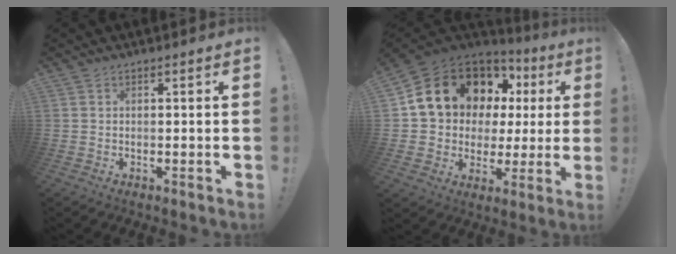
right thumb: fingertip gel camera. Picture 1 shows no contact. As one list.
[{"total": 16.9, "force": [8.8, 12.0, 8.0], "torque": [-0.130, -0.050, 0.185]}]